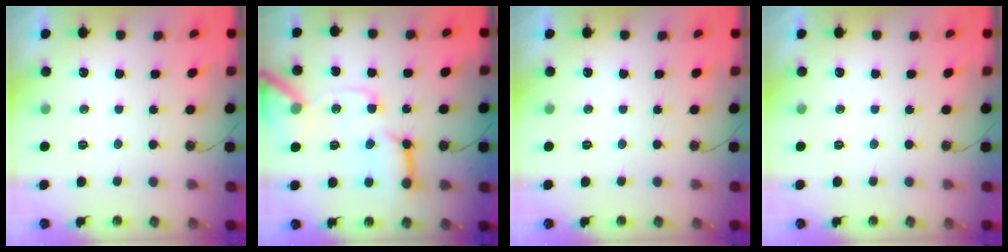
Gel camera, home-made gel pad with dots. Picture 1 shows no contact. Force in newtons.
{"total": 18.3, "press": 18.2, "slide": 2.3}
{"total": 0.0}
{"total": 0.0}